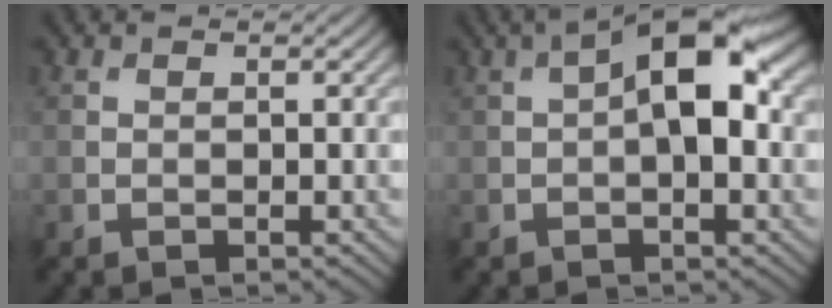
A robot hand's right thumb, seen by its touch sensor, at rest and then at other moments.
{"total": 8.8, "force": [1.4, 3.6, 7.9], "torque": [-0.132, 0.017, 0.014]}